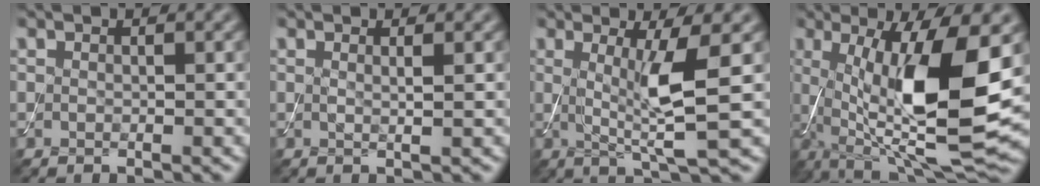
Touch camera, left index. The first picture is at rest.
{"total": 1.1, "force": [0.3, 0.4, 1.0], "torque": [-0.009, -0.001, 0.000]}
{"total": 5.2, "force": [0.5, 0.6, 5.1], "torque": [-0.094, -0.009, 0.012]}
{"total": 13.5, "force": [0.4, 3.7, 12.9], "torque": [-0.213, -0.014, 0.011]}